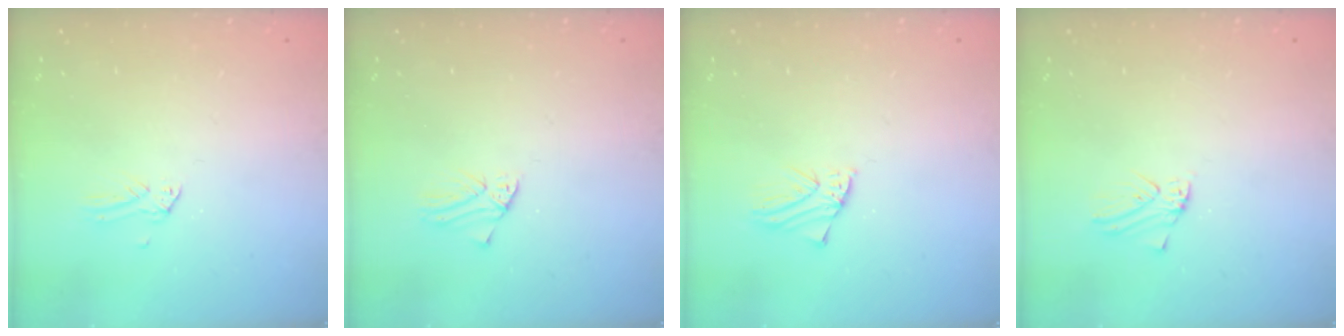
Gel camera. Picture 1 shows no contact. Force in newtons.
{"total": 1.2, "press": 1.2, "slide": 0.2}
{"total": 0.9, "press": 0.8, "slide": 0.2}
{"total": 0.0}